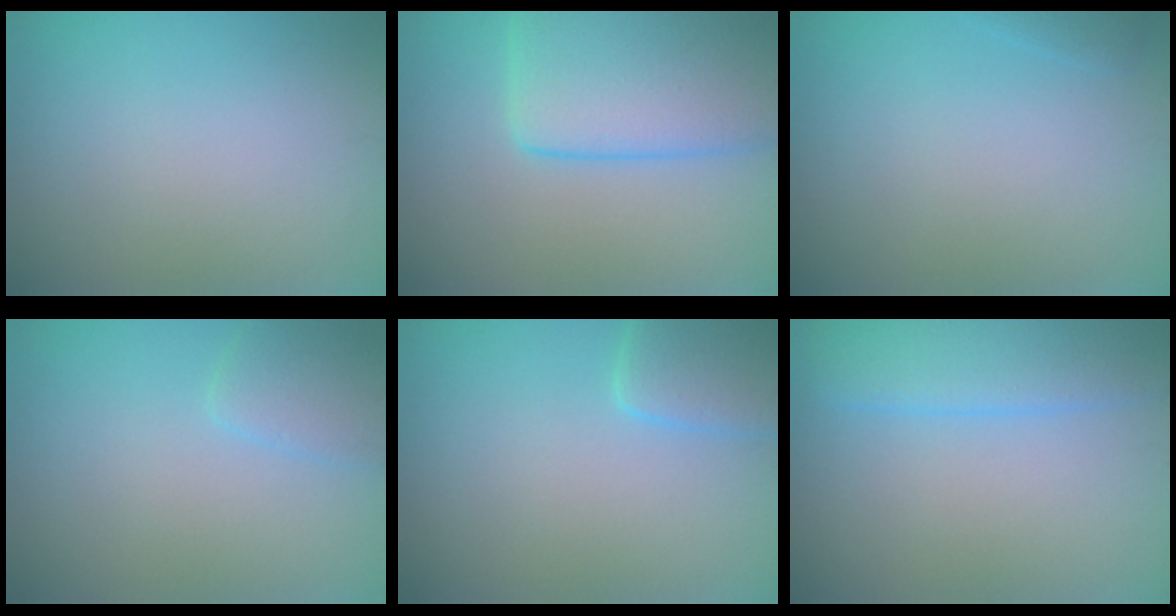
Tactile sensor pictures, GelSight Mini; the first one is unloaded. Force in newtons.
{"total": 8.6, "press": 8.6, "slide": 0.4}
{"total": 0.8, "press": 0.8, "slide": 0.1}
{"total": 2.1, "press": 2.1, "slide": 0.2}
{"total": 3.7, "press": 3.7, "slide": 0.3}
{"total": 5.5, "press": 5.5, "slide": 0.2}